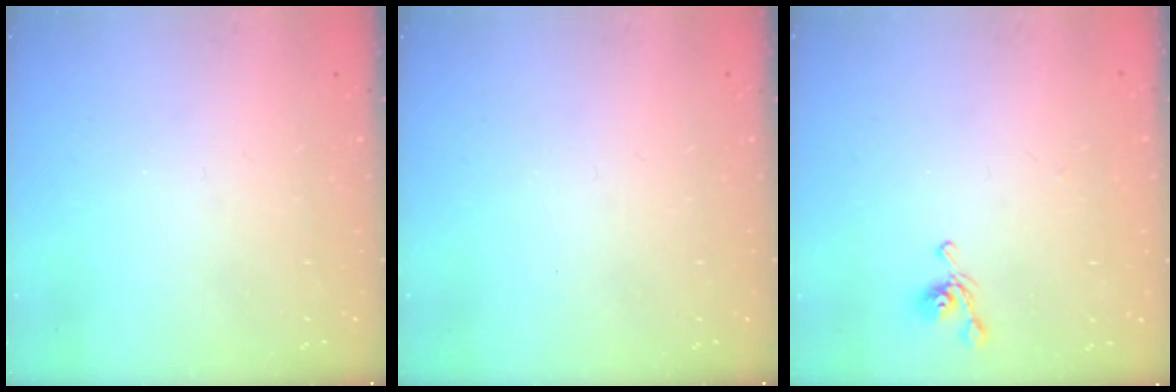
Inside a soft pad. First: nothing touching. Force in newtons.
{"total": 0.0}
{"total": 4.3, "press": 4.3, "slide": 0.2}